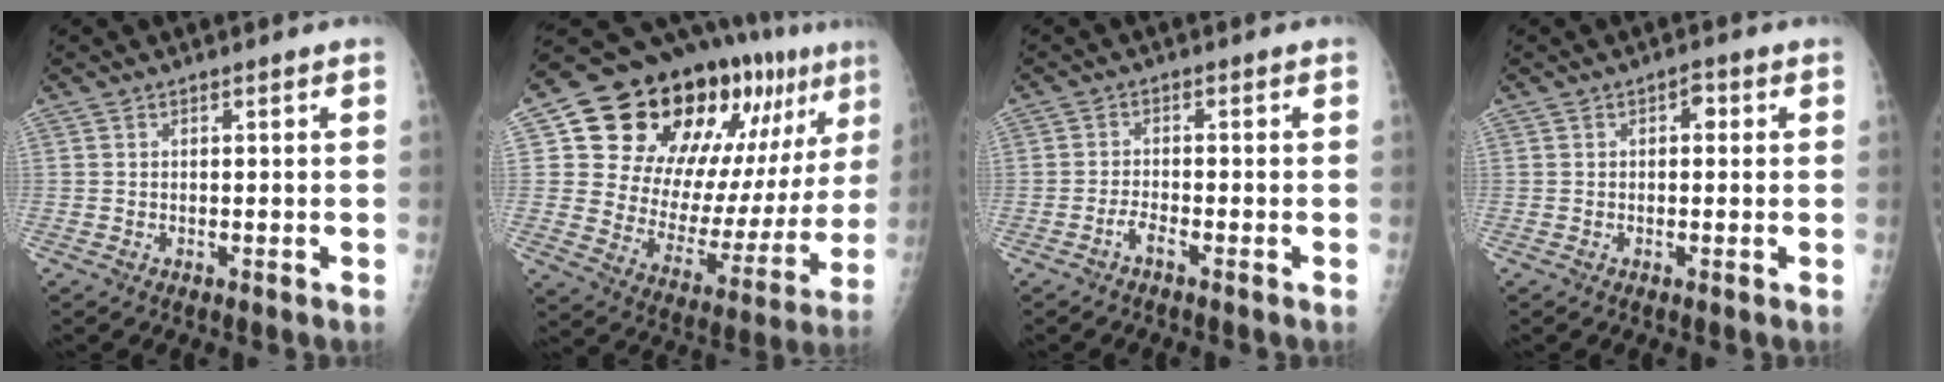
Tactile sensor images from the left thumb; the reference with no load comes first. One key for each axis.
{"total": 28.3, "fx": 14.5, "fy": 13.8, "fz": 20.0, "tx": -0.251, "ty": -0.016, "tz": 0.232}
{"total": 2.2, "fx": -1.5, "fy": 0.7, "fz": 1.4, "tx": -0.032, "ty": 0.009, "tz": -0.031}
{"total": 1.8, "fx": 0.4, "fy": 1.1, "fz": 1.4, "tx": -0.009, "ty": 0.005, "tz": -0.002}